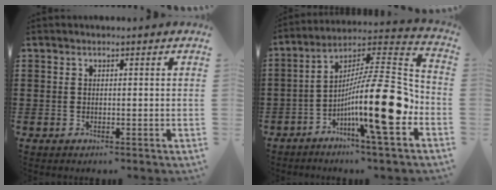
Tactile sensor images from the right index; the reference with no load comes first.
{"total": 17.2, "force": [-4.9, 2.7, 16.2], "torque": [-0.277, -0.012, -0.084]}